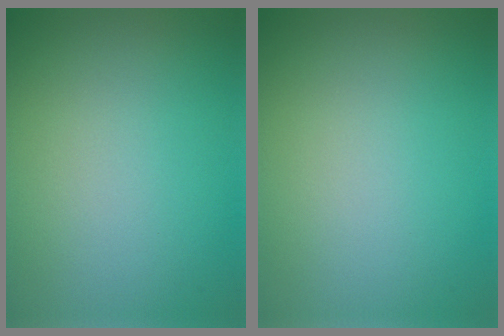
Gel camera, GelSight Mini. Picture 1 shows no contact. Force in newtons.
{"total": 0.0}